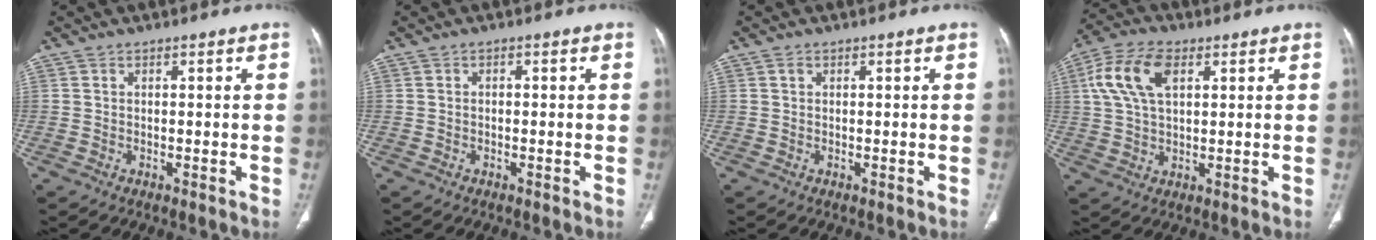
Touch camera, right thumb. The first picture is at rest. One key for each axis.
{"total": 0.0}
{"total": 0.7, "fx": 0.3, "fy": 0.5, "fz": 0.4, "tx": -0.008, "ty": 0.003, "tz": 0.005}
{"total": 10.8, "fx": 3.7, "fy": 5.9, "fz": 8.4, "tx": -0.173, "ty": 0.011, "tz": 0.068}